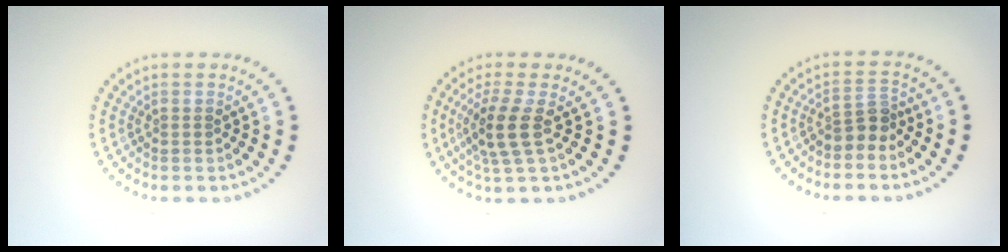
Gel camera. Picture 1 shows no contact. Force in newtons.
{"total": 3.3, "press": 2.7, "slide": 1.9}
{"total": 2.3, "press": 1.8, "slide": 1.5}